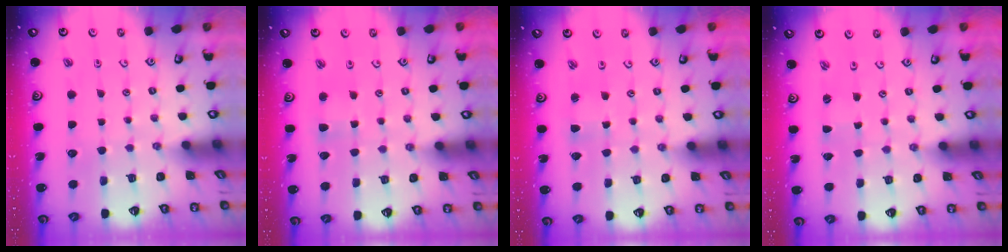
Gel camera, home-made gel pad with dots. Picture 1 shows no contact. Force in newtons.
{"total": 2.8, "press": 2.8, "slide": 0.5}
{"total": 3.3, "press": 3.3, "slide": 0.4}
{"total": 0.5, "press": 0.5, "slide": 0.0}